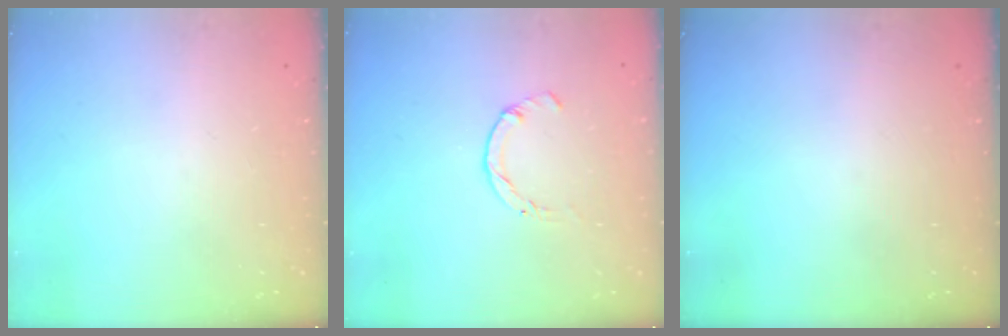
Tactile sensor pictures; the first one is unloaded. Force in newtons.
{"total": 0.0}
{"total": 0.0}